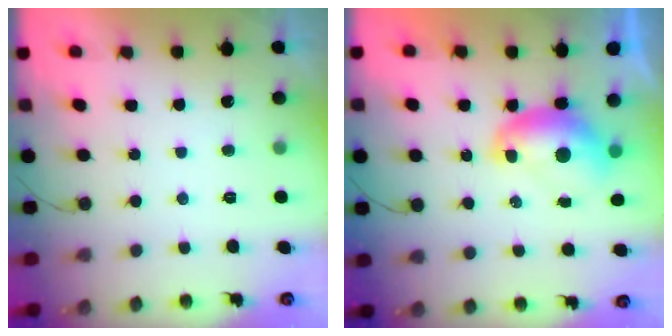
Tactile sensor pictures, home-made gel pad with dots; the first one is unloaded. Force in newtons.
{"total": 8.1, "press": 8.1, "slide": 0.7}